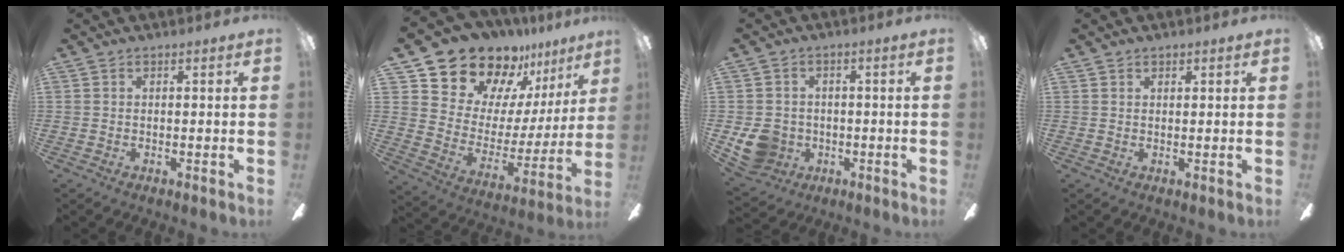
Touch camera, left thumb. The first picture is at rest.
{"total": 18.0, "force": [15.8, 8.2, 2.8], "torque": [-0.081, -0.134, 0.299]}
{"total": 7.8, "force": [-1.7, 7.1, 2.8], "torque": [-0.063, 0.011, -0.028]}
{"total": 0.8, "force": [0.7, 0.4, 0.0], "torque": [-0.001, 0.000, 0.014]}